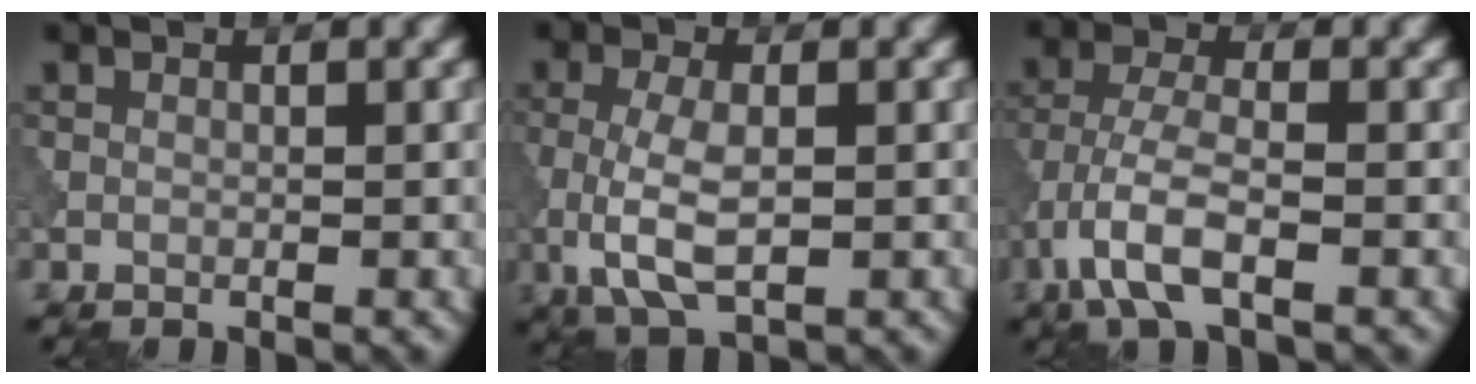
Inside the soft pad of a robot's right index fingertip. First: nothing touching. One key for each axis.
{"total": 5.1, "fx": -0.9, "fy": 2.1, "fz": 4.5, "tx": -0.103, "ty": -0.005, "tz": -0.017}
{"total": 5.7, "fx": -2.9, "fy": 2.0, "fz": 4.5, "tx": -0.102, "ty": -0.002, "tz": -0.068}